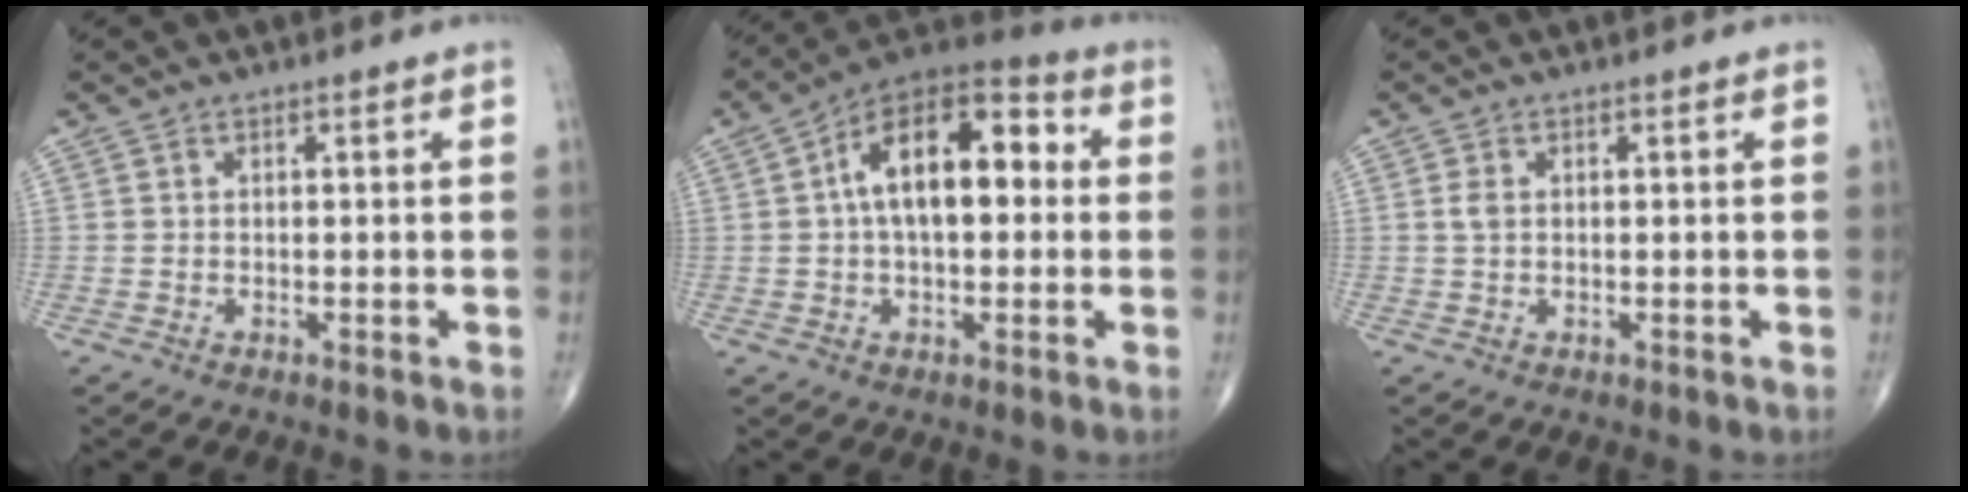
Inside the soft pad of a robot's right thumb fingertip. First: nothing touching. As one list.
[{"total": 16.6, "force": [2.2, 8.7, 14.0], "torque": [-0.210, 0.039, 0.025]}, {"total": 1.5, "force": [0.2, 0.9, 1.1], "torque": [-0.025, 0.001, 0.005]}]